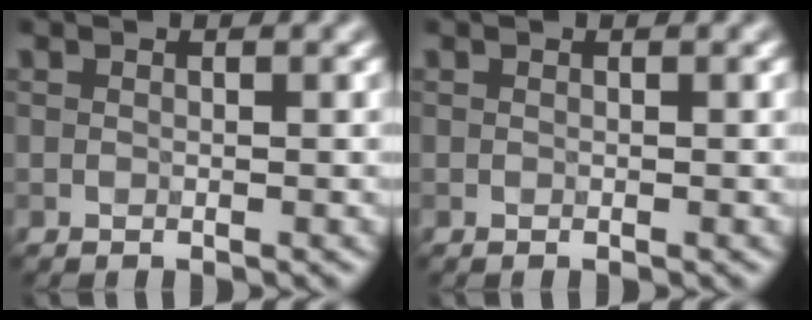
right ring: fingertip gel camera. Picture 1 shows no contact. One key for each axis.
{"total": 0.0}